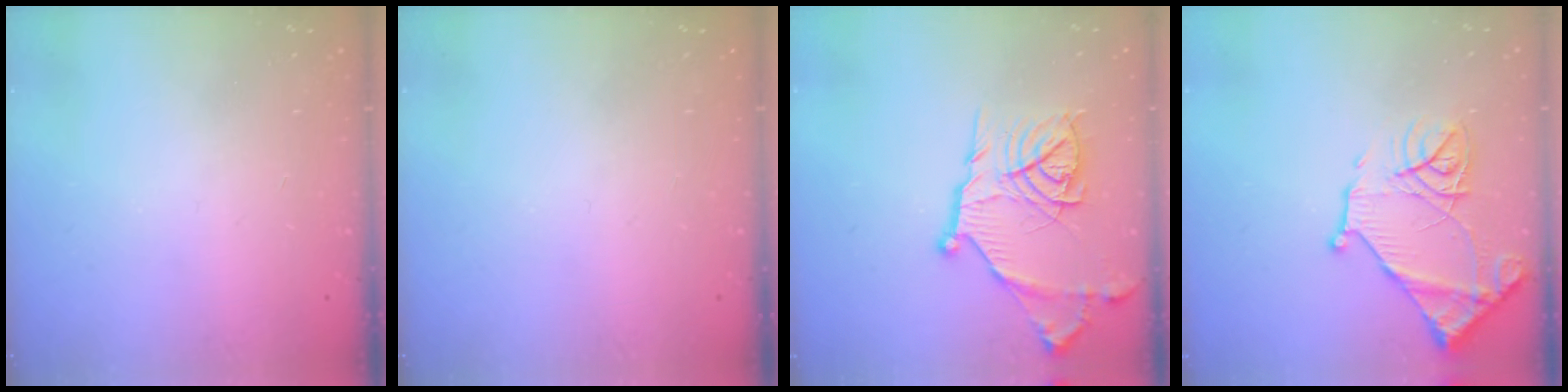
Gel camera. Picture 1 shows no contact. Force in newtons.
{"total": 0.0}
{"total": 17.5, "press": 17.4, "slide": 1.6}
{"total": 15.2, "press": 15.2, "slide": 1.5}